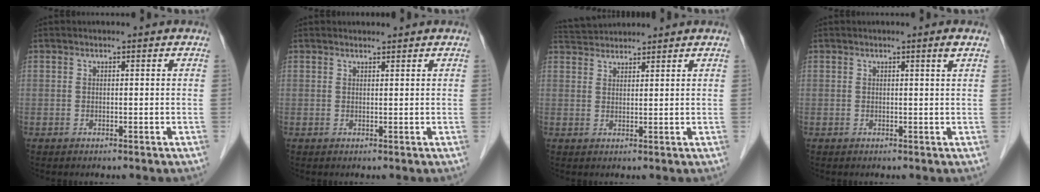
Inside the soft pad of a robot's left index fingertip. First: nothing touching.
{"total": 0.8, "force": [0.8, 0.0, -0.1], "torque": [-0.008, 0.002, 0.014]}
{"total": 4.7, "force": [4.7, 0.3, 0.5], "torque": [-0.014, 0.035, 0.087]}
{"total": 1.0, "force": [0.6, -0.4, 0.7], "torque": [-0.020, -0.007, 0.012]}